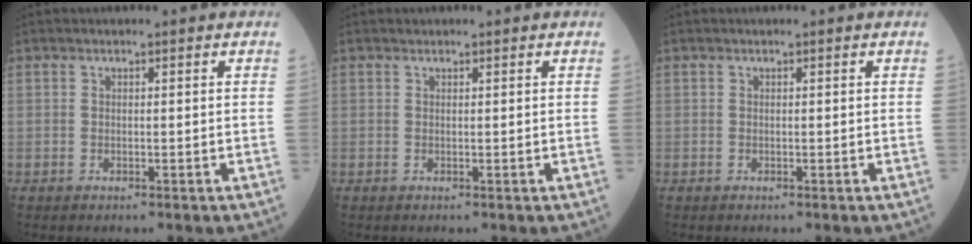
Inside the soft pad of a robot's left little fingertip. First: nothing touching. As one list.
[{"total": 0.0}, {"total": 0.0}]